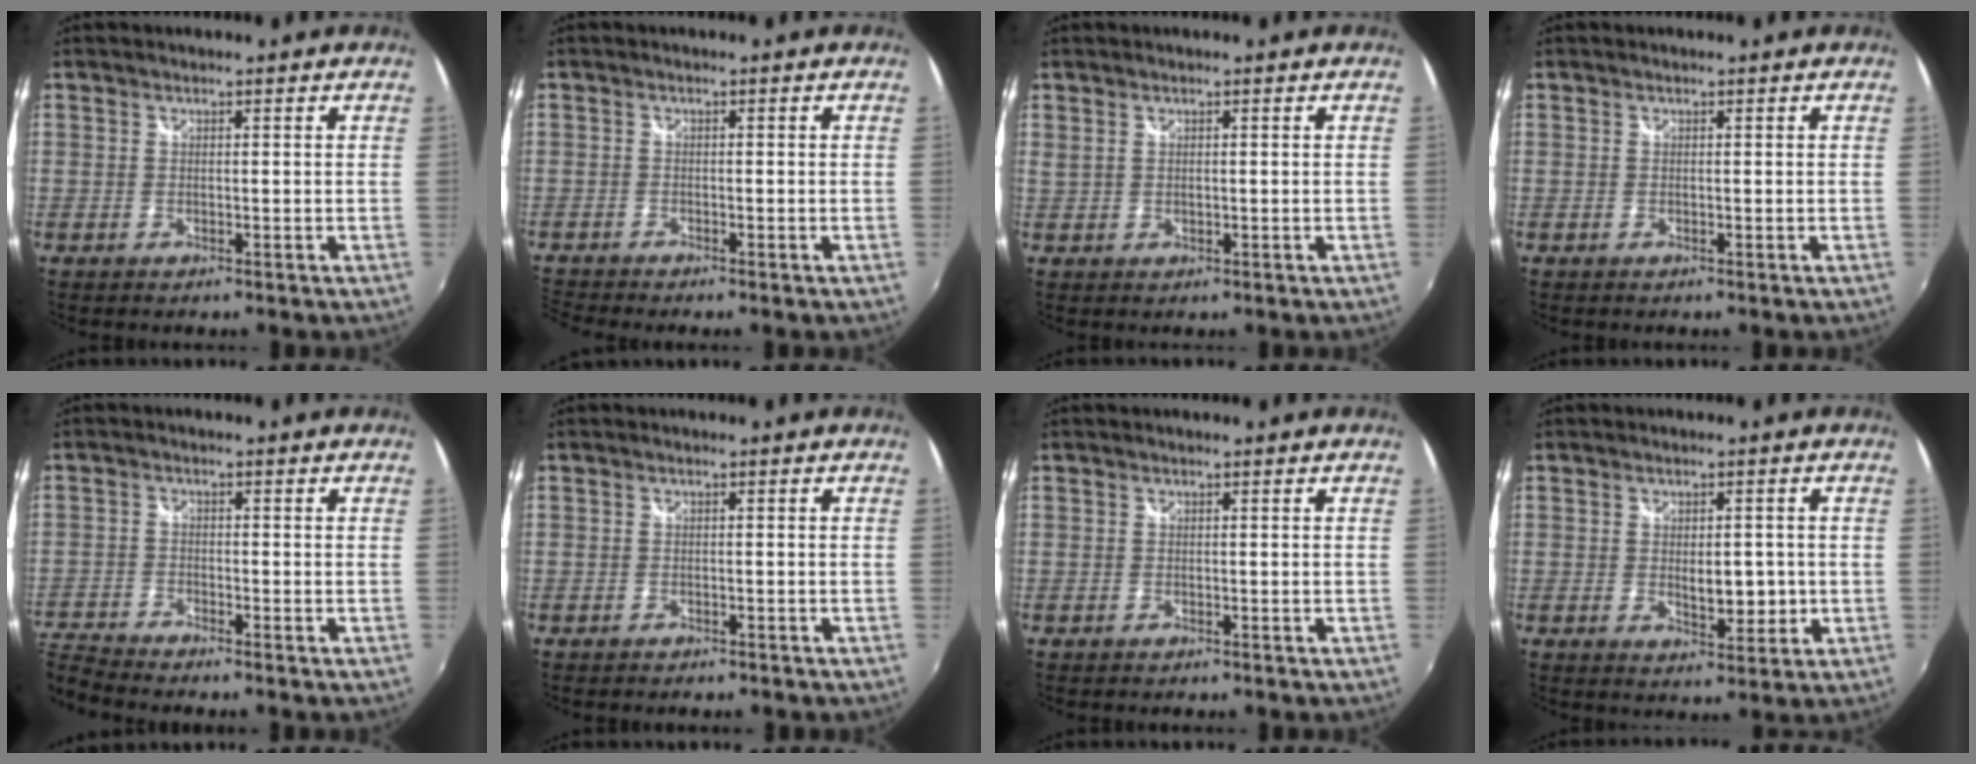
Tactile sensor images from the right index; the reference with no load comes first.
{"total": 3.0, "force": [-2.9, -0.7, 0.5], "torque": [-0.025, -0.015, -0.061]}
{"total": 1.2, "force": [0.7, 0.3, 0.9], "torque": [-0.018, 0.004, 0.017]}
{"total": 0.0}
{"total": 6.8, "force": [-6.7, 0.1, 1.5], "torque": [-0.055, -0.020, -0.138]}
{"total": 2.6, "force": [-2.3, 0.7, 0.9], "torque": [-0.022, -0.011, -0.032]}
{"total": 0.7, "force": [-0.7, 0.0, 0.2], "torque": [-0.008, -0.003, -0.010]}
{"total": 4.9, "force": [-0.4, 2.5, 4.3], "torque": [-0.066, -0.004, 0.003]}